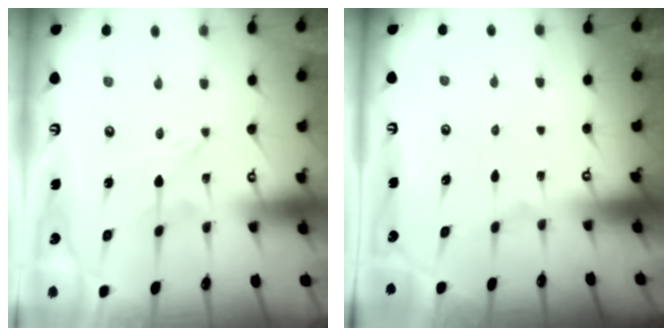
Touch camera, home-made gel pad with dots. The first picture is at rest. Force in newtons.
{"total": 0.0}